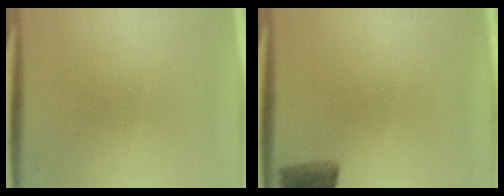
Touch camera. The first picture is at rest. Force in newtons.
{"total": 5.6}